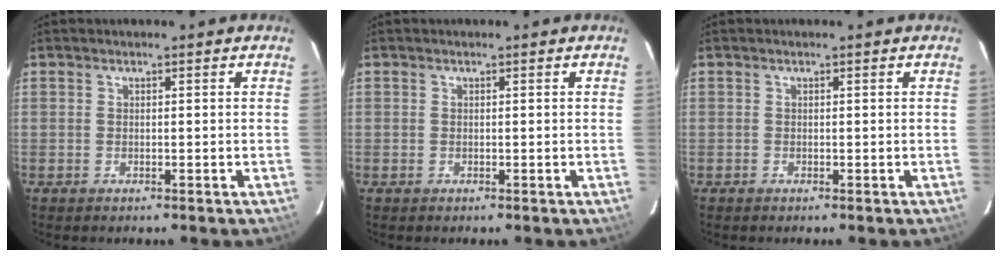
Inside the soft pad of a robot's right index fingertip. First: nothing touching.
{"total": 0.0}
{"total": 0.0}